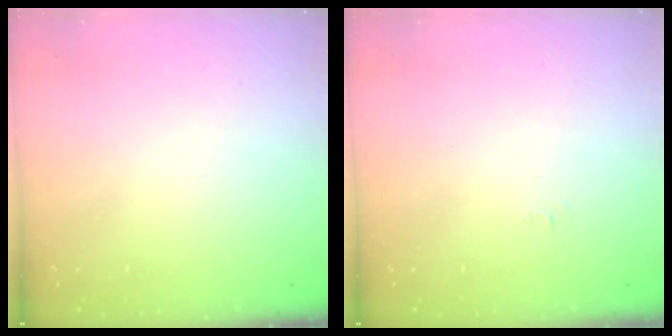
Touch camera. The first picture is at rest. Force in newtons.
{"total": 2.5, "press": 2.5, "slide": 0.3}